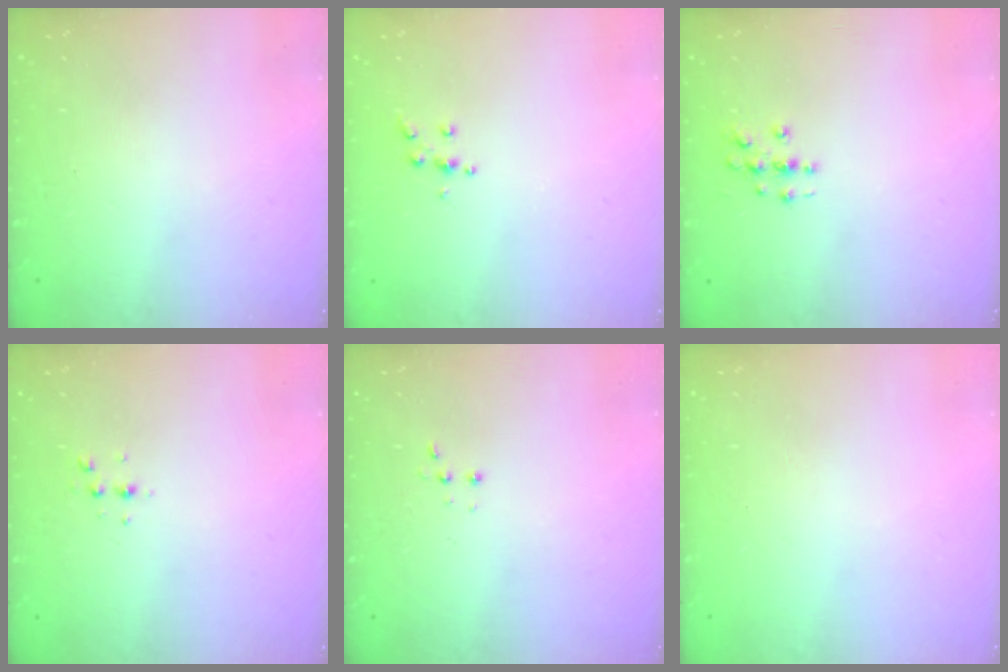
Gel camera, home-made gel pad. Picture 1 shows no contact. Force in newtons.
{"total": 4.8, "press": 4.8, "slide": 0.6}
{"total": 2.8, "press": 2.8, "slide": 0.3}
{"total": 3.7, "press": 3.2, "slide": 1.7}
{"total": 2.7, "press": 2.7, "slide": 0.5}
{"total": 0.0}